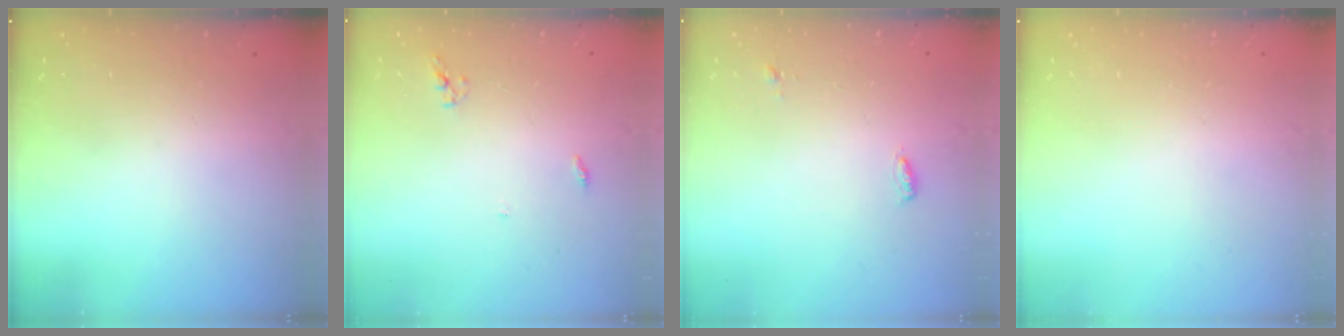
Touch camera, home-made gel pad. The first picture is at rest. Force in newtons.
{"total": 3.8, "press": 3.8, "slide": 0.1}
{"total": 5.0, "press": 4.1, "slide": 2.8}
{"total": 0.0}